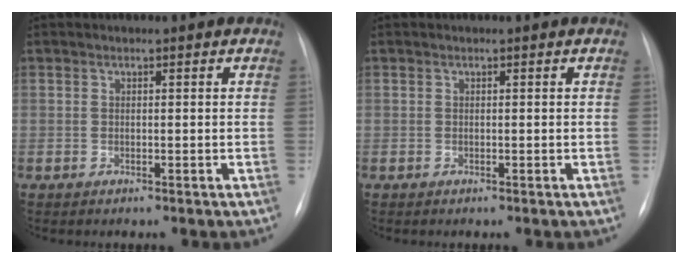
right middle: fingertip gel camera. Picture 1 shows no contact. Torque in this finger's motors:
{"motor_torque": [0.24, -0.19, 0.02, 0.01]}